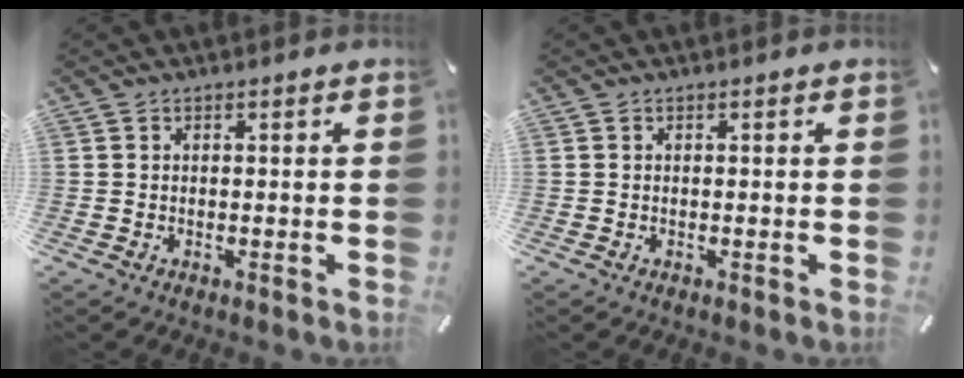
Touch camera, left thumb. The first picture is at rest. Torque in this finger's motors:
{"motor_torque": [-0.11, -0.06, -0.05, 0.01, 0.00]}